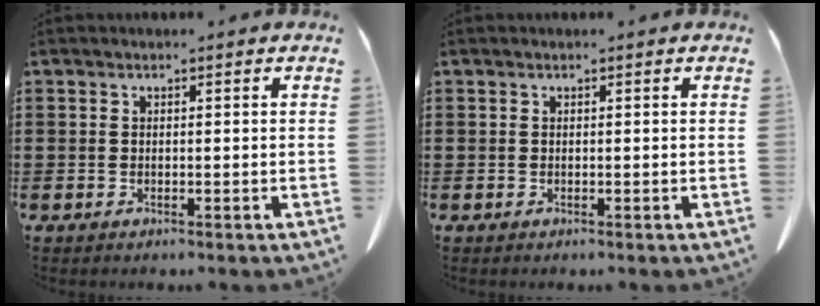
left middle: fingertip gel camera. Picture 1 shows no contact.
{"total": 0.0}